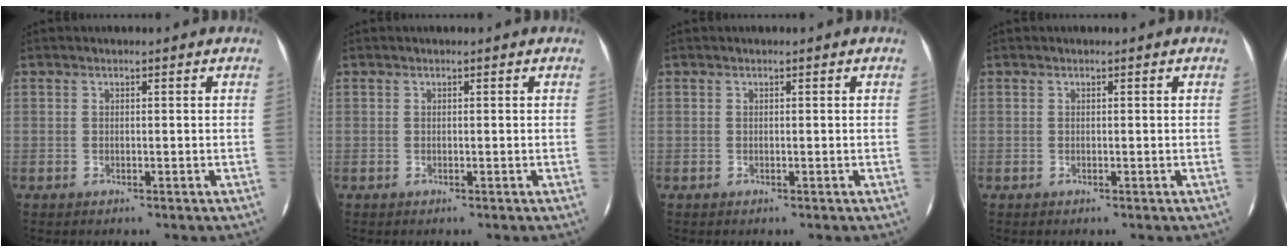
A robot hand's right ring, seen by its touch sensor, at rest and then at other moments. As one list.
[{"total": 0.0}, {"total": 0.0}, {"total": 0.0}]